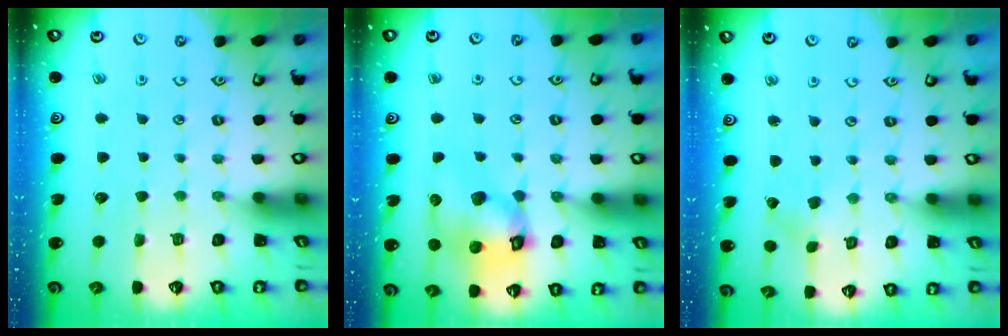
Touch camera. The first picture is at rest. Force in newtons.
{"total": 12.9, "press": 12.8, "slide": 1.7}
{"total": 0.0}